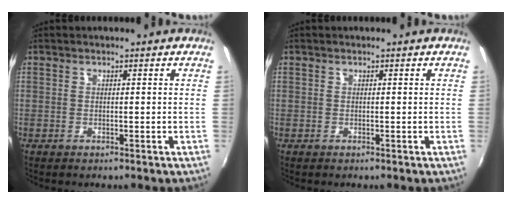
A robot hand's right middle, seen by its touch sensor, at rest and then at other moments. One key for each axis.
{"total": 0.0}